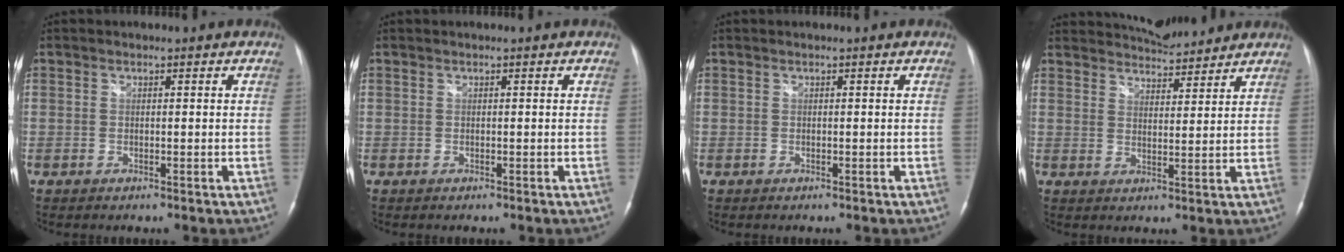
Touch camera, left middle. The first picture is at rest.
{"total": 0.0}
{"total": 0.0}
{"total": 8.3, "force": [8.1, 1.3, 1.6], "torque": [-0.033, 0.009, 0.121]}